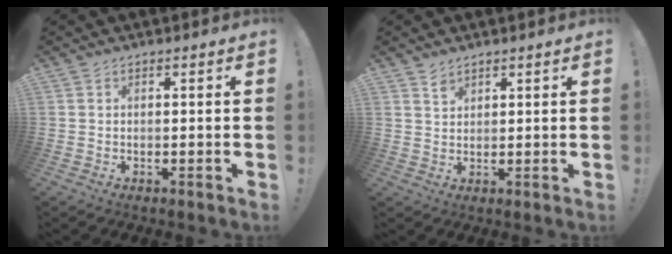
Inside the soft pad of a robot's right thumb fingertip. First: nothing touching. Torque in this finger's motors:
{"motor_torque": [-0.02, -0.14, -0.01, -0.14, 0.00]}